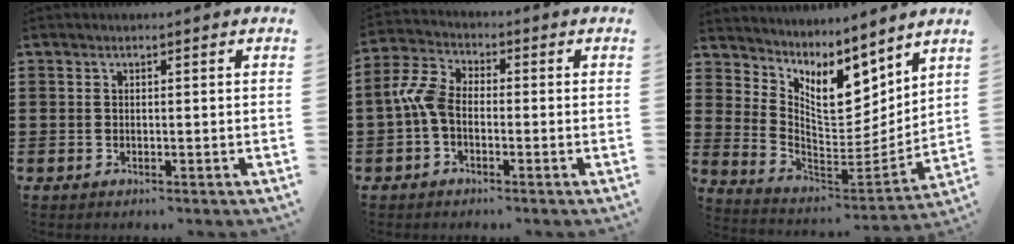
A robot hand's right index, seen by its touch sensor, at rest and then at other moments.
{"total": 5.9, "force": [-1.4, 3.6, 4.5], "torque": [-0.126, -0.002, -0.036]}
{"total": 8.4, "force": [5.5, 3.9, 4.9], "torque": [-0.098, -0.049, 0.098]}